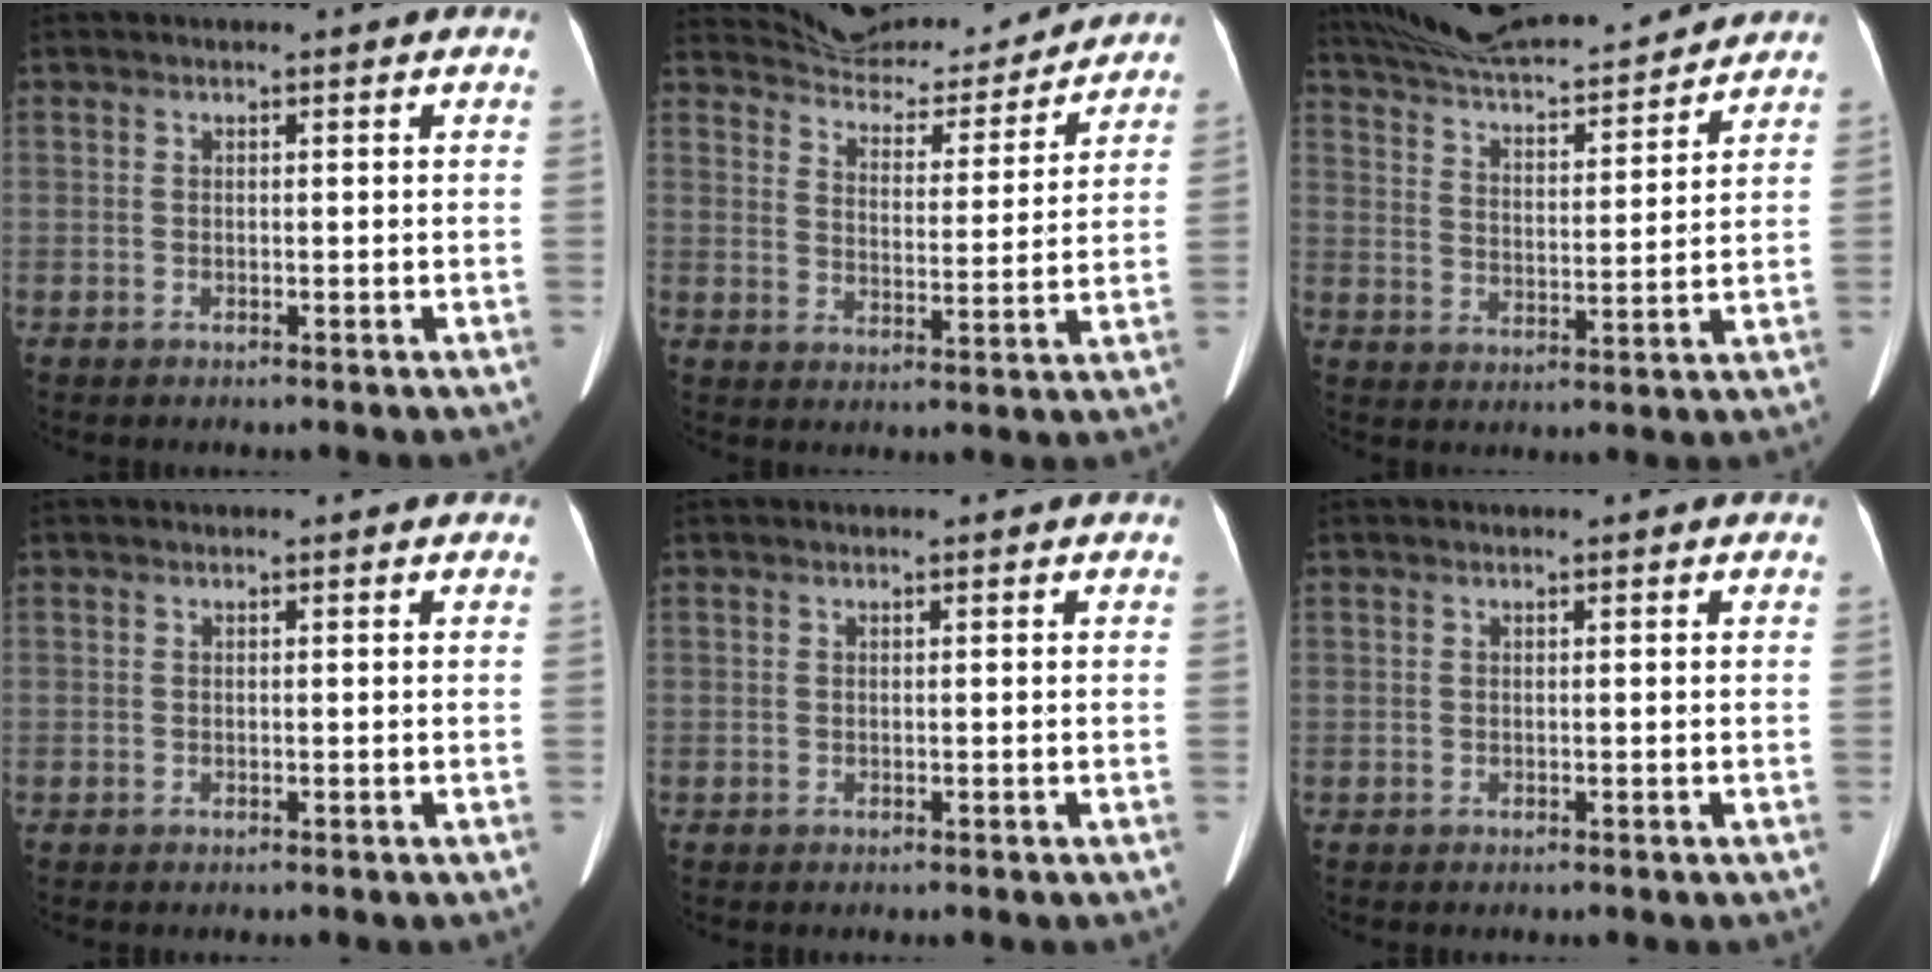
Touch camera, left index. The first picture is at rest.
{"total": 14.0, "force": [13.7, 2.2, 1.8], "torque": [-0.023, -0.002, 0.189]}
{"total": 19.1, "force": [17.9, 1.8, 6.4], "torque": [-0.111, 0.019, 0.272]}
{"total": 0.0}
{"total": 0.0}
{"total": 0.0}